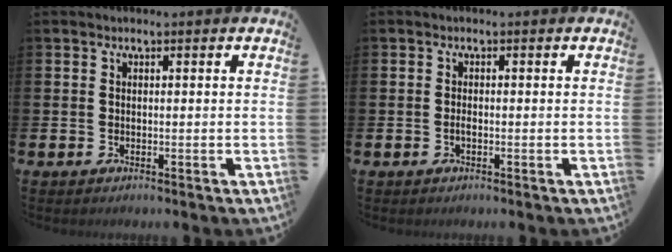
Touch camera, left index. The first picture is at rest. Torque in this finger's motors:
{"motor_torque": [0.26, 0.06, 0.00, 0.00]}